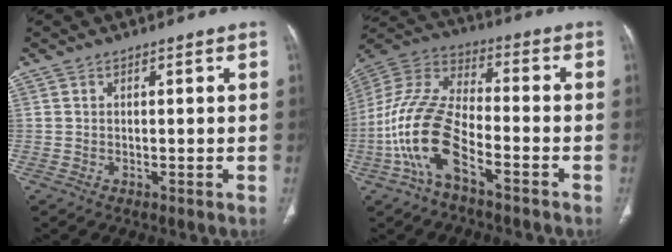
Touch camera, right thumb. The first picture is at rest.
{"total": 17.4, "force": [-7.1, 7.5, 14.0], "torque": [-0.293, 0.041, -0.137]}